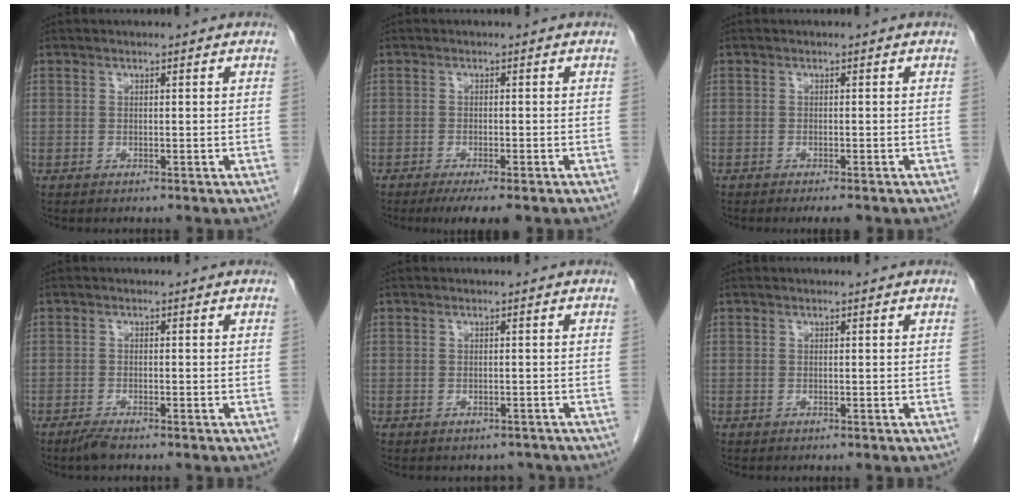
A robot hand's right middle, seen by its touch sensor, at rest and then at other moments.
{"total": 5.3, "force": [-3.9, 0.7, 3.6], "torque": [-0.046, -0.013, -0.055]}
{"total": 2.4, "force": [-1.9, 0.3, 1.4], "torque": [-0.018, -0.007, -0.024]}
{"total": 1.8, "force": [-1.5, 0.1, 1.1], "torque": [-0.030, -0.006, -0.029]}
{"total": 1.9, "force": [-1.6, 1.0, 0.1], "torque": [-0.002, 0.001, -0.022]}
{"total": 0.0}